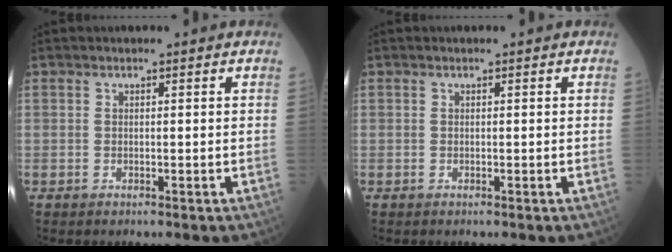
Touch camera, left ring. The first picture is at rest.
{"total": 0.0}